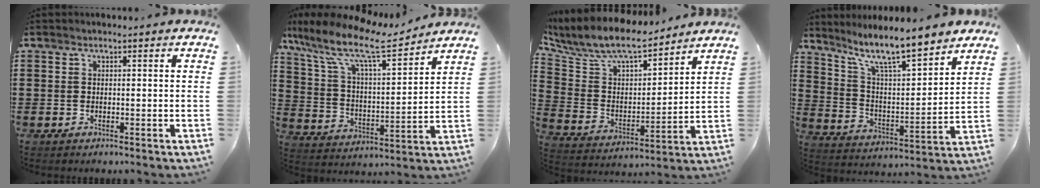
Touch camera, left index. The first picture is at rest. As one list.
[{"total": 11.4, "force": [8.8, 2.3, 6.9], "torque": [-0.166, -0.047, 0.148]}, {"total": 8.6, "force": [7.6, 2.2, 3.4], "torque": [-0.101, -0.050, 0.130]}, {"total": 9.6, "force": [8.2, 1.3, 5.0], "torque": [-0.120, -0.050, 0.136]}]